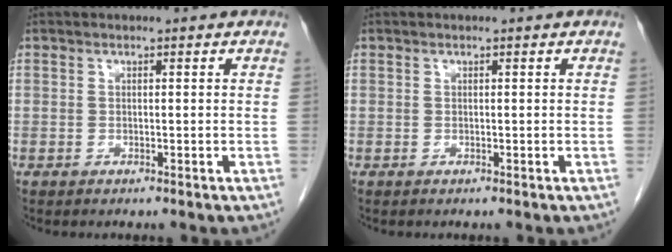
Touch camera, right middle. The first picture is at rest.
{"total": 0.0}